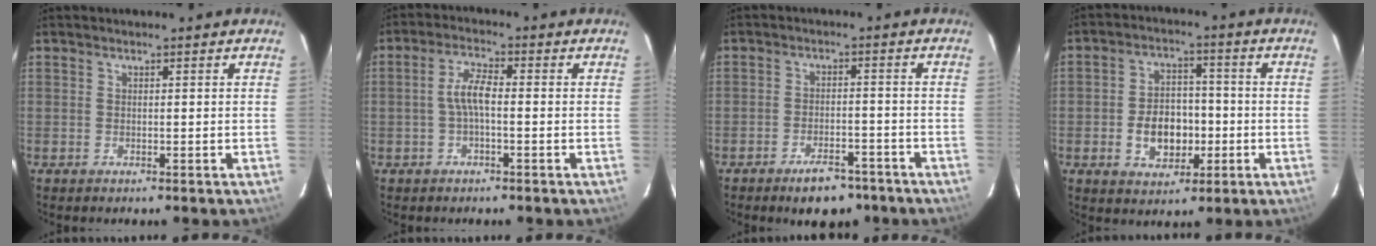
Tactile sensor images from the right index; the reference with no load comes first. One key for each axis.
{"total": 4.3, "fx": -0.7, "fy": 1.1, "fz": 4.1, "tx": -0.086, "ty": 0.012, "tz": -0.014}
{"total": 7.4, "fx": -5.5, "fy": 3.4, "fz": 3.6, "tx": -0.071, "ty": 0.010, "tz": -0.072}
{"total": 9.2, "fx": -2.4, "fy": 6.5, "fz": 6.0, "tx": -0.117, "ty": 0.017, "tz": -0.027}